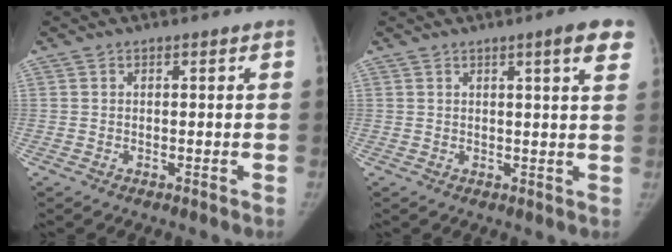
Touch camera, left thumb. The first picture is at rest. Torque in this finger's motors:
{"motor_torque": [-0.07, 0.15, 0.39, 0.47, -0.01]}